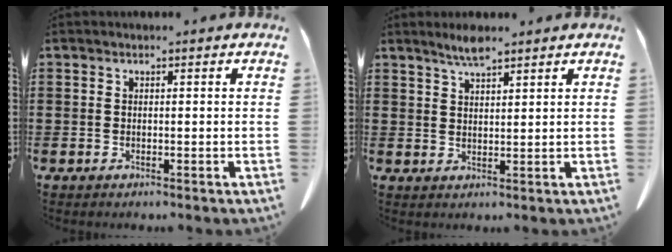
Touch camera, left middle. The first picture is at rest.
{"total": 3.1, "force": [2.5, 0.5, 1.7], "torque": [-0.038, -0.001, 0.046]}